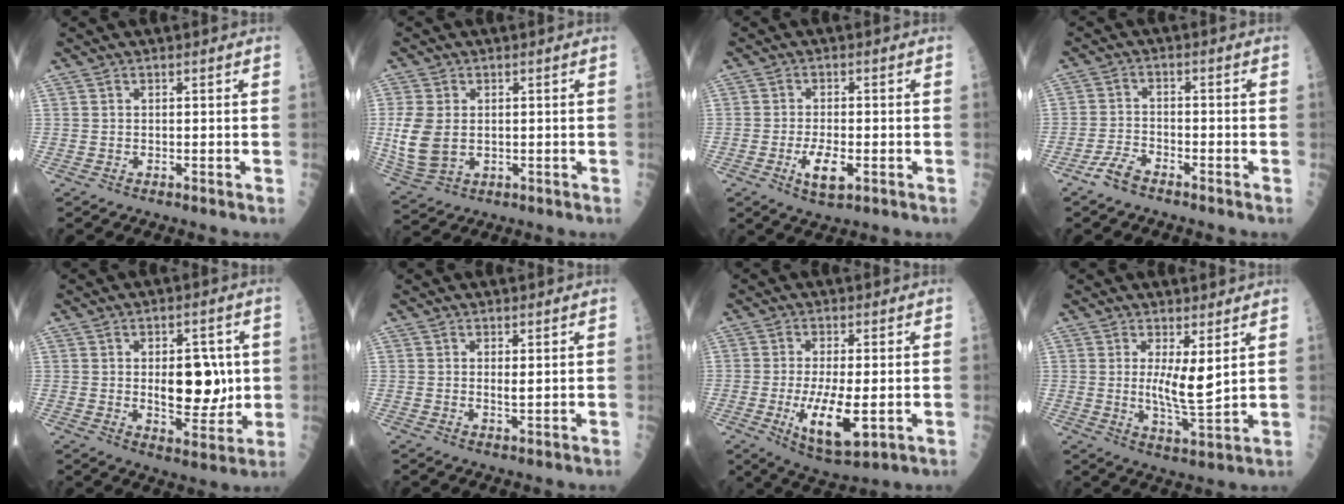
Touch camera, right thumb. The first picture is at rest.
{"total": 8.7, "force": [0.0, 5.9, 6.4], "torque": [-0.142, -0.005, 0.011]}
{"total": 5.5, "force": [-1.8, 2.2, 4.8], "torque": [-0.080, 0.000, -0.026]}
{"total": 4.0, "force": [-3.1, 1.4, 2.1], "torque": [-0.043, 0.020, -0.060]}
{"total": 11.5, "force": [0.7, 6.4, 9.6], "torque": [-0.089, -0.011, 0.020]}
{"total": 1.3, "force": [0.5, 0.3, 1.2], "torque": [-0.020, -0.006, 0.009]}
{"total": 11.1, "force": [-2.1, 3.7, 10.2], "torque": [-0.178, -0.023, -0.024]}
{"total": 6.4, "force": [2.0, 1.3, 6.0], "torque": [-0.107, -0.029, 0.043]}